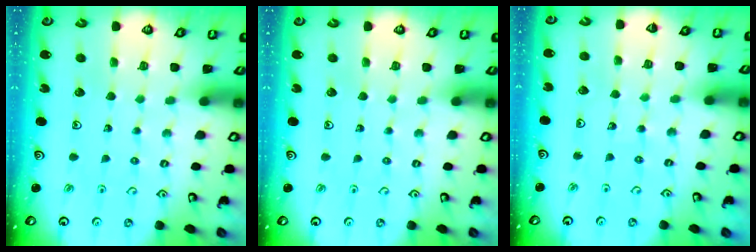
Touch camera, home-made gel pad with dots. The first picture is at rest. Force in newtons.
{"total": 0.0}
{"total": 2.7, "press": 2.6, "slide": 0.3}